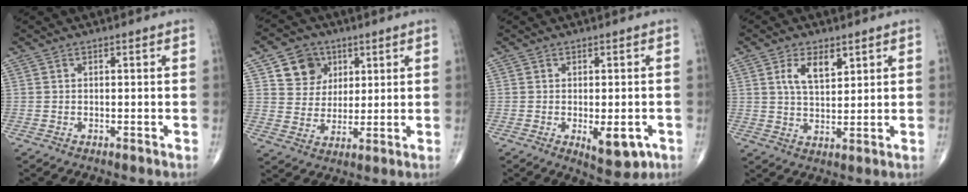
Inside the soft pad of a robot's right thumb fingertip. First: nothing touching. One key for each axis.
{"total": 8.5, "fx": 3.8, "fy": 7.2, "fz": 2.6, "tx": -0.009, "ty": -0.013, "tz": 0.067}
{"total": 6.7, "fx": -2.1, "fy": 3.0, "fz": 5.6, "tx": -0.061, "ty": -0.008, "tz": -0.019}
{"total": 6.2, "fx": 3.0, "fy": 3.1, "fz": 4.5, "tx": -0.071, "ty": -0.017, "tz": 0.057}